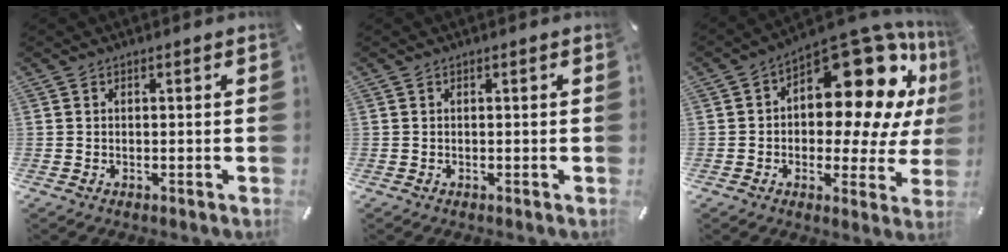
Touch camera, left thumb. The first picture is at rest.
{"total": 0.0}
{"total": 19.5, "force": [9.0, 9.9, 14.2], "torque": [-0.189, -0.083, 0.149]}